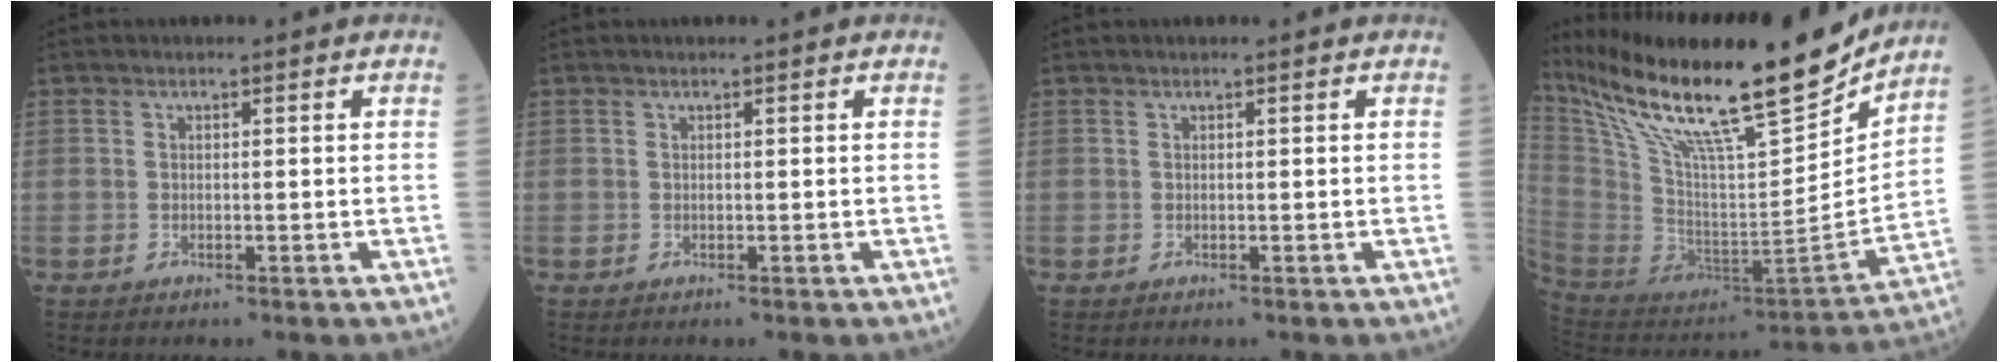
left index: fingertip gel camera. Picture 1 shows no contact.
{"total": 0.0}
{"total": 0.0}
{"total": 27.5, "force": [21.8, 3.2, 16.5], "torque": [-0.302, -0.027, 0.365]}